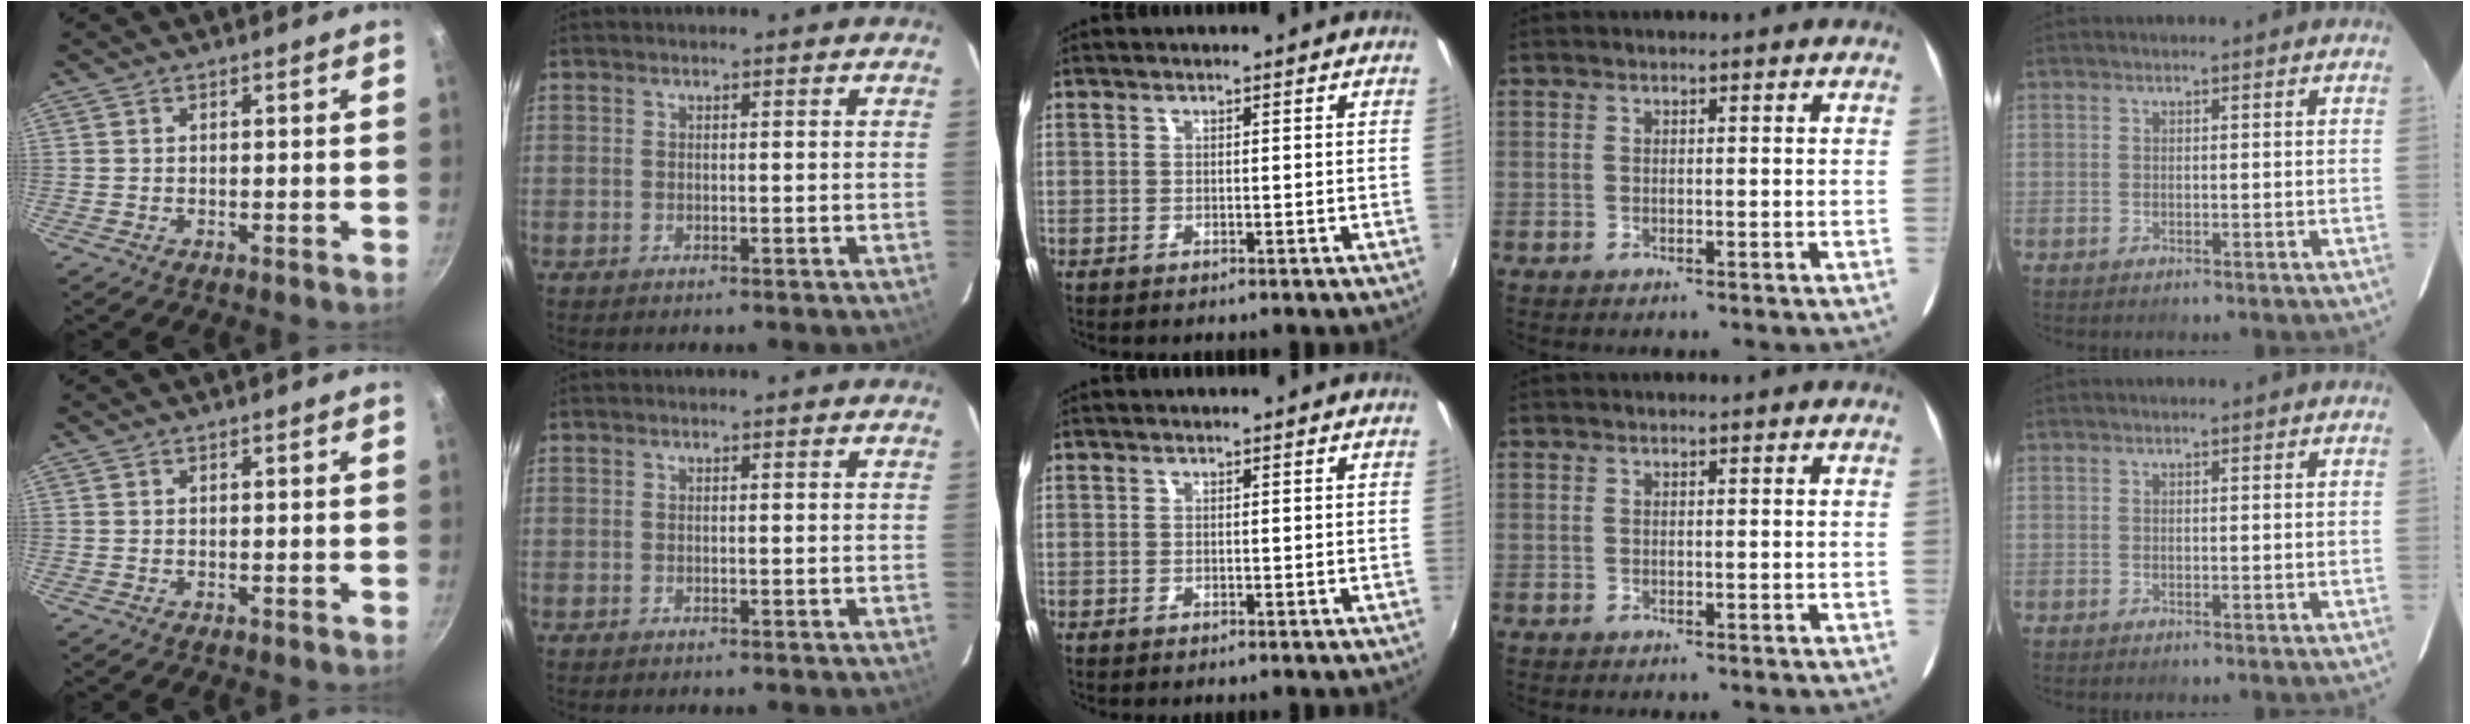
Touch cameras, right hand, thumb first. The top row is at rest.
{}